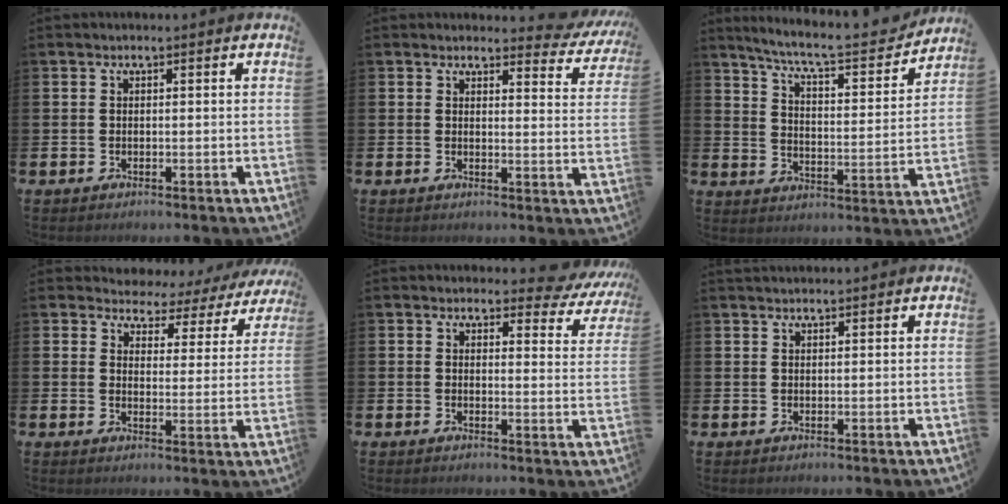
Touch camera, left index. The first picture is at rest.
{"total": 2.9, "force": [2.6, 1.0, 0.4], "torque": [0.005, -0.019, 0.040]}
{"total": 7.8, "force": [7.1, 0.9, 3.0], "torque": [-0.080, -0.054, 0.115]}
{"total": 3.1, "force": [2.7, 1.6, -0.1], "torque": [-0.008, -0.033, 0.036]}
{"total": 3.2, "force": [2.8, 1.5, 0.7], "torque": [-0.003, -0.022, 0.040]}
{"total": 1.4, "force": [1.3, 0.2, 0.1], "torque": [0.011, -0.006, 0.021]}